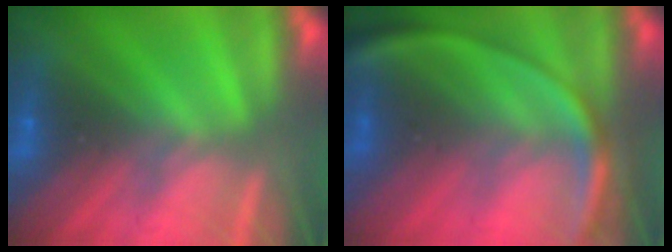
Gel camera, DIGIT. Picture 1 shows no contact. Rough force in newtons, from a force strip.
{"total": 2.7}